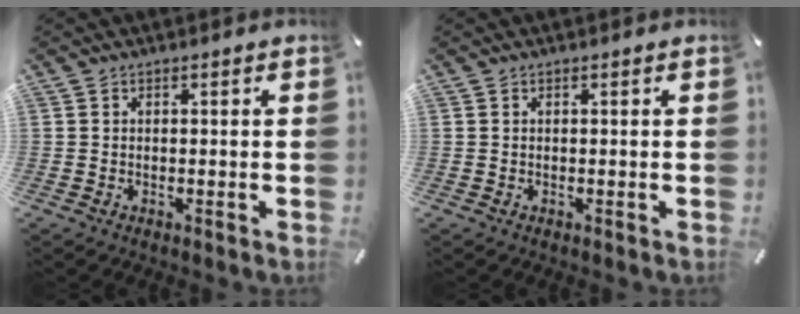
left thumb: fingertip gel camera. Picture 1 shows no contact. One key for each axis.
{"total": 0.0}